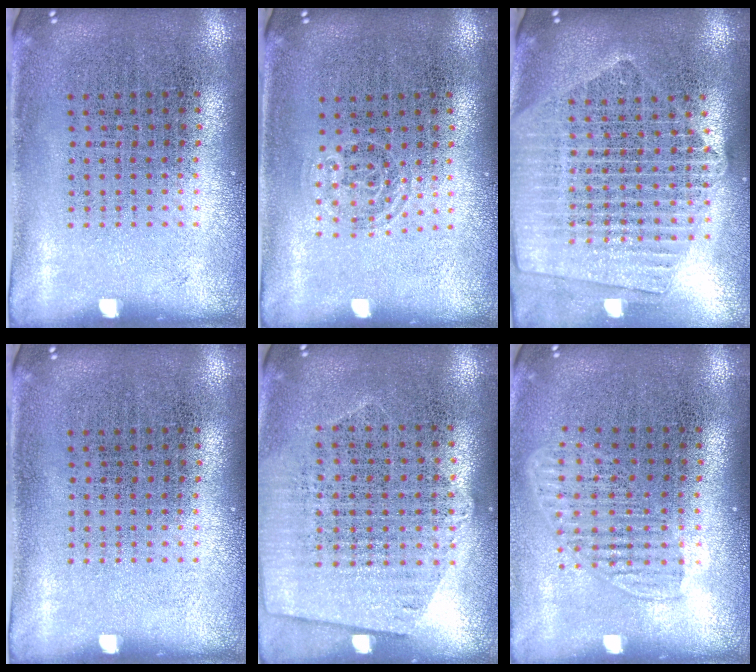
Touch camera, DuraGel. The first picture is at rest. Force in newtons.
{"total": 0.7, "press": 0.5, "slide": 0.5}
{"total": 2.3, "press": 2.0, "slide": 1.1}
{"total": 0.0}
{"total": 1.0, "press": 0.8, "slide": 0.5}
{"total": 1.3, "press": 1.1, "slide": 0.7}